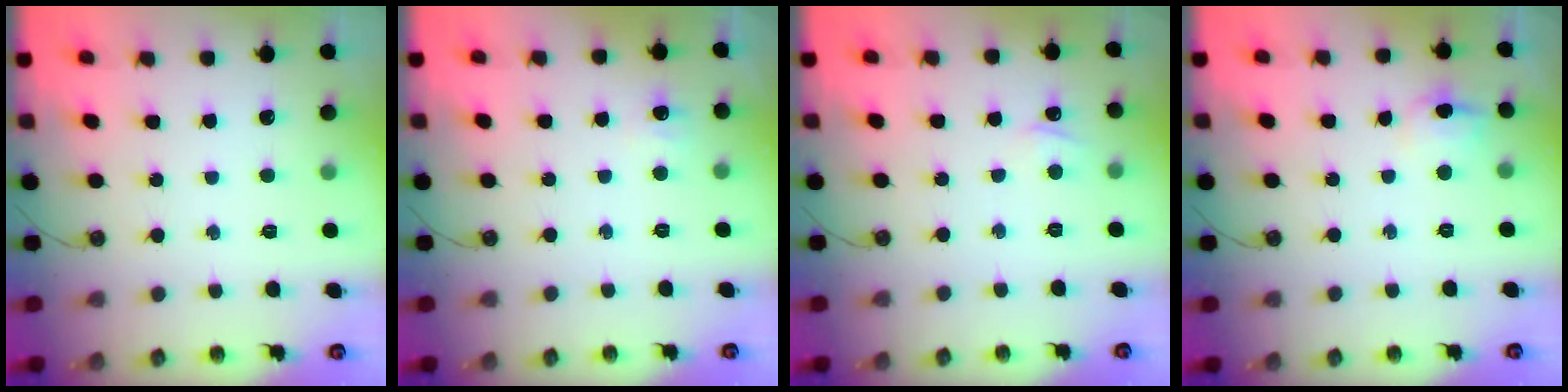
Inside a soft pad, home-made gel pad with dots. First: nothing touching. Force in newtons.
{"total": 4.7, "press": 4.7, "slide": 0.3}
{"total": 2.4, "press": 2.4, "slide": 0.3}
{"total": 5.2, "press": 4.9, "slide": 1.6}